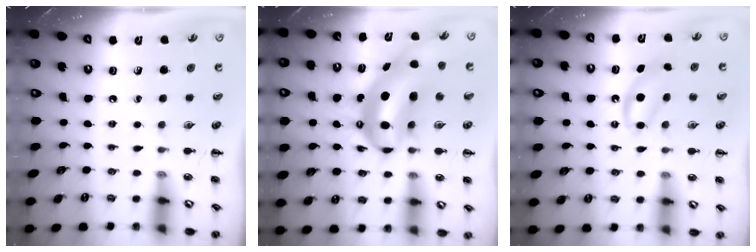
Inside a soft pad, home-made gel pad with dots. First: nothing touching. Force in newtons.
{"total": 9.9, "press": 9.6, "slide": 2.3}
{"total": 5.1, "press": 5.0, "slide": 1.1}